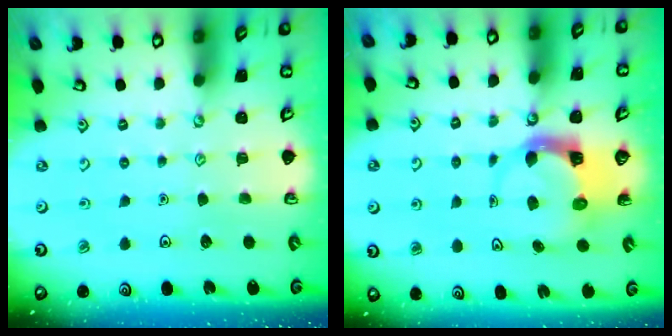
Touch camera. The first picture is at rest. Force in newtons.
{"total": 5.6, "press": 5.6, "slide": 0.8}